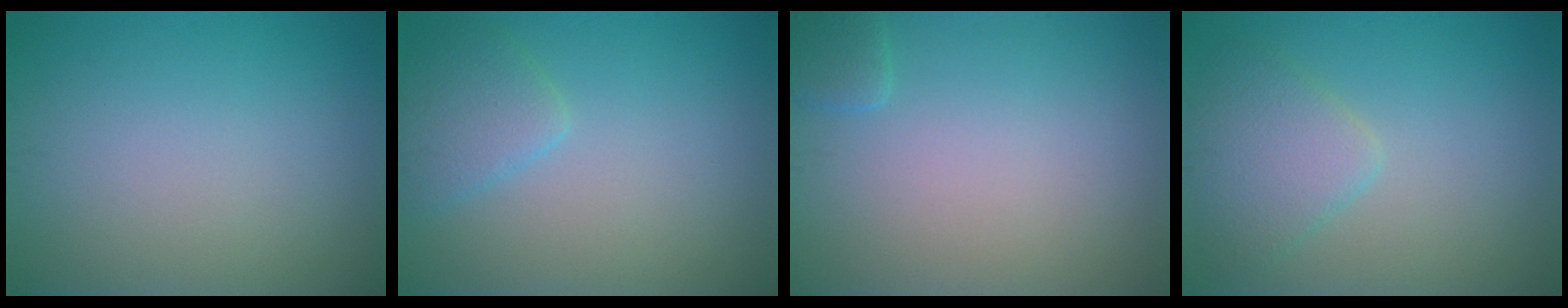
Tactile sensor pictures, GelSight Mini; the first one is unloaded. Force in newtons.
{"total": 2.5, "press": 2.5, "slide": 0.2}
{"total": 1.1, "press": 1.1, "slide": 0.2}
{"total": 3.4, "press": 3.4, "slide": 0.2}